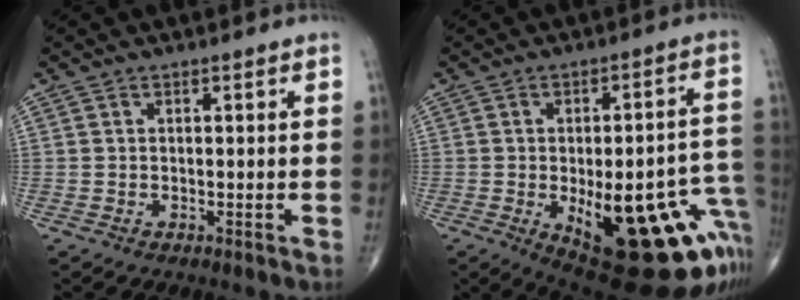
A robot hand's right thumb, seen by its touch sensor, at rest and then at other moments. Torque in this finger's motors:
{"motor_torque": [2.59, 2.42, 2.02, -0.51, 0.52]}